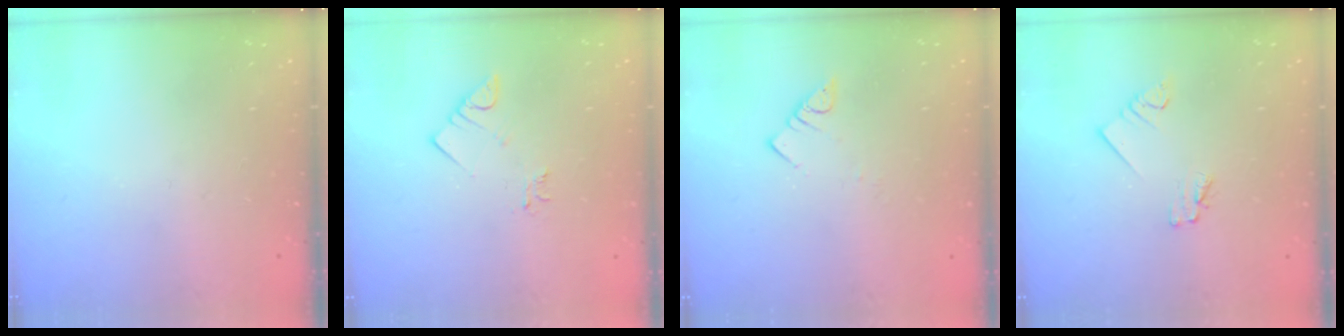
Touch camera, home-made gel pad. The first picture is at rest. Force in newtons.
{"total": 3.3, "press": 3.2, "slide": 0.4}
{"total": 2.8, "press": 2.8, "slide": 0.2}
{"total": 1.6, "press": 1.5, "slide": 0.2}